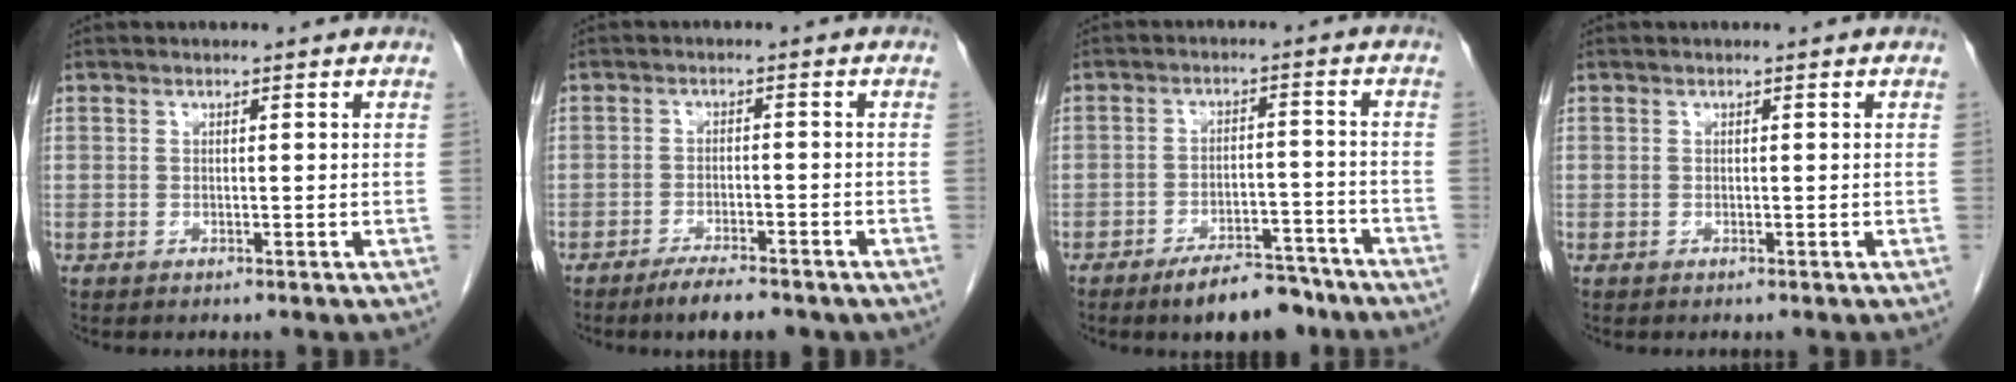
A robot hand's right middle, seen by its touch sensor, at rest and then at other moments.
{"total": 5.7, "force": [-4.4, 1.4, 3.4], "torque": [-0.052, -0.005, -0.065]}
{"total": 8.2, "force": [-6.5, 2.9, 4.2], "torque": [-0.057, 0.003, -0.102]}
{"total": 0.0}